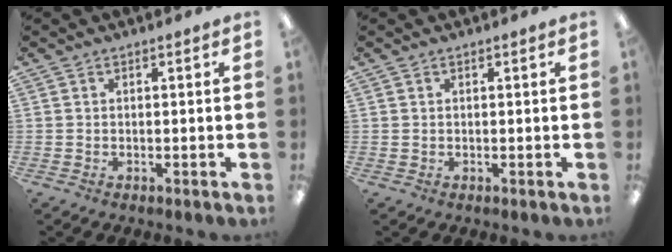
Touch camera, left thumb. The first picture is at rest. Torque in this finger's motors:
{"motor_torque": [-0.19, 0.01, 0.16, -0.25, 0.00]}